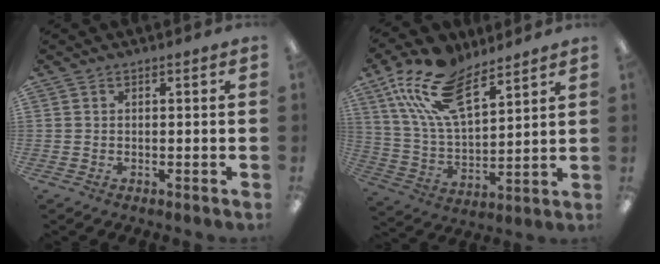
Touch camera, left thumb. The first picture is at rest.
{"total": 18.5, "force": [11.9, 8.4, 11.5], "torque": [-0.237, -0.043, 0.216]}